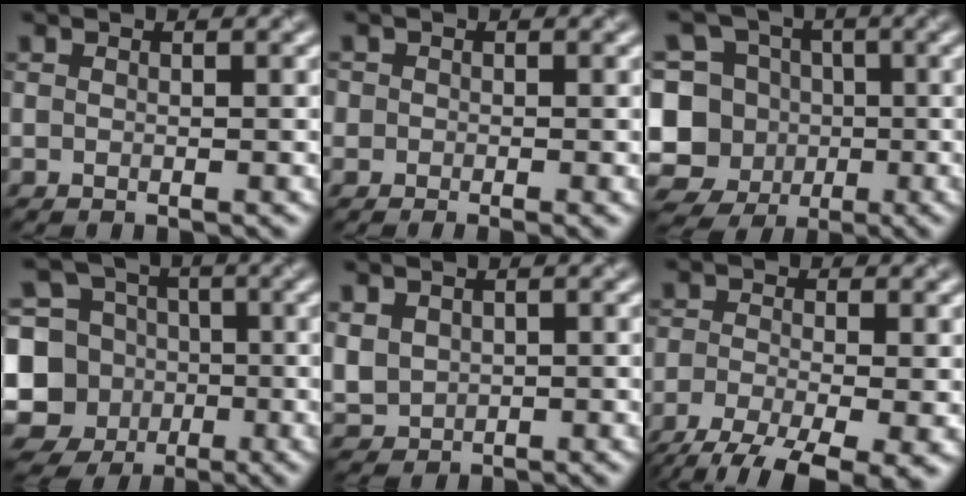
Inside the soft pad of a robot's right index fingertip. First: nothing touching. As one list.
[{"total": 1.4, "force": [-0.4, 1.1, 0.8], "torque": [-0.005, -0.007, -0.012]}, {"total": 14.7, "force": [-3.1, 14.0, 3.6], "torque": [-0.113, 0.008, -0.070]}, {"total": 14.2, "force": [-3.3, 13.1, 4.4], "torque": [-0.114, 0.008, -0.073]}, {"total": 2.8, "force": [0.8, 2.3, 1.2], "torque": [-0.040, -0.004, 0.022]}, {"total": 8.2, "force": [-5.3, 2.5, 5.7], "torque": [-0.109, -0.028, -0.092]}]